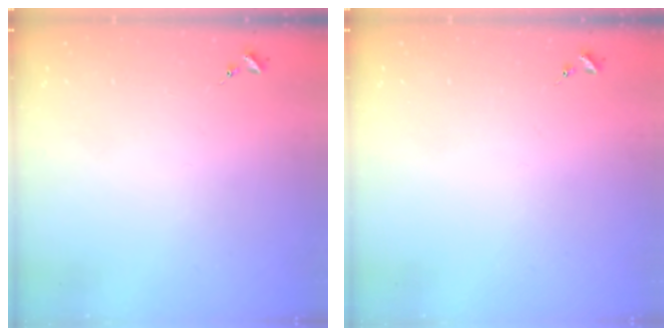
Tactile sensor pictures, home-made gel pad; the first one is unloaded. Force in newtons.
{"total": 0.0}